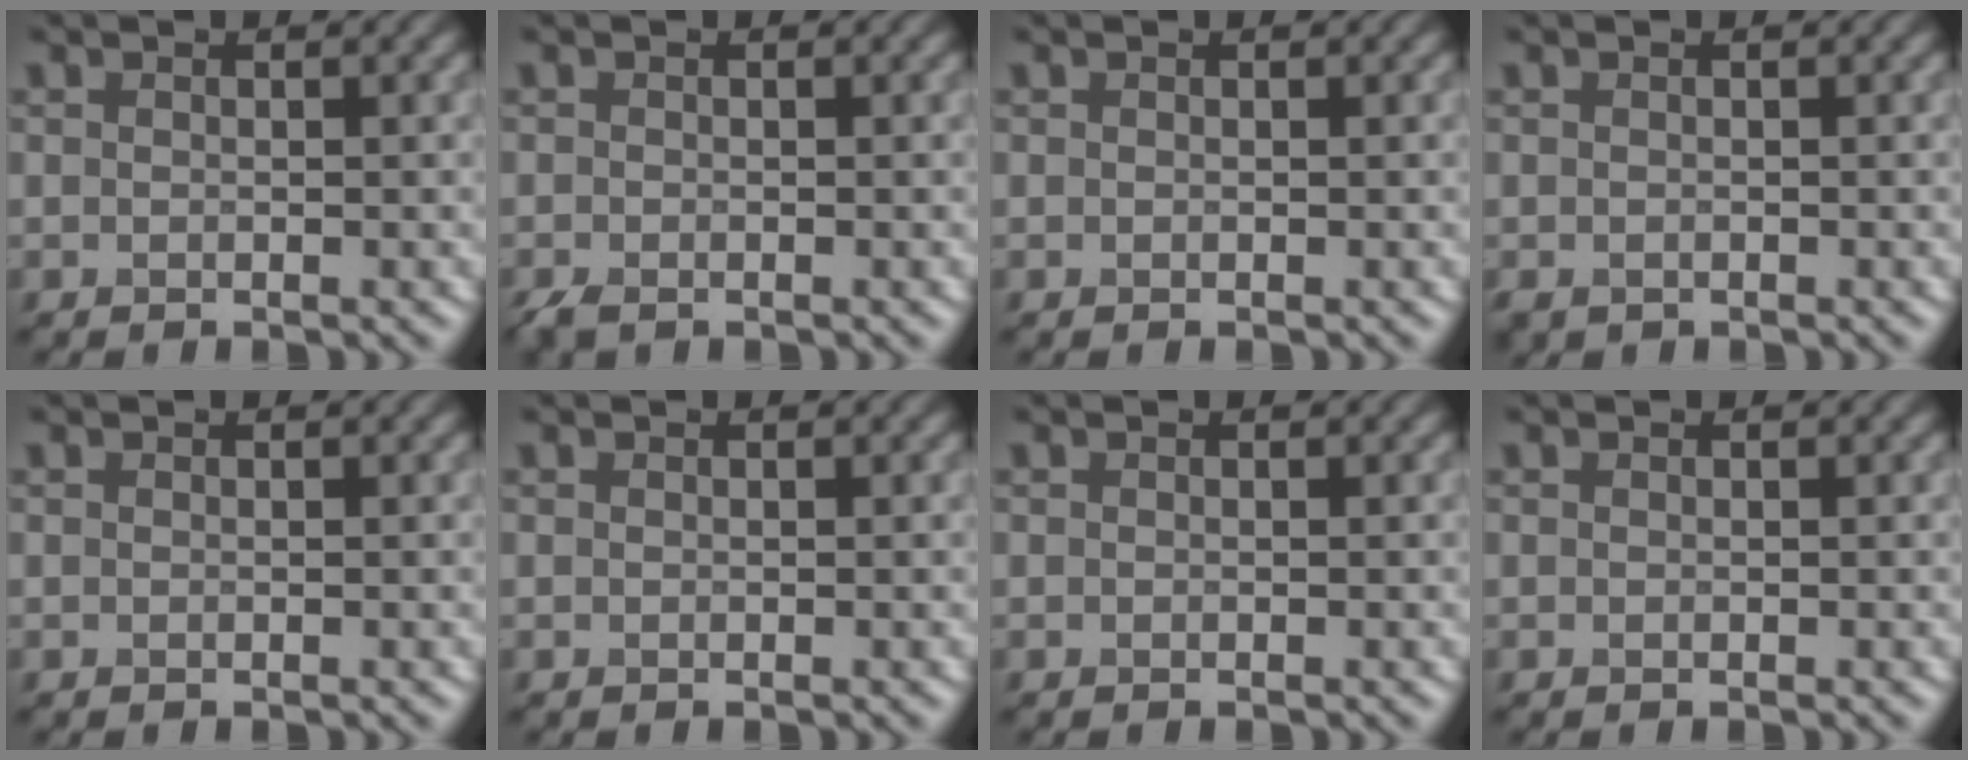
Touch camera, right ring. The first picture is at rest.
{"total": 1.4, "force": [-1.1, 0.5, 0.7], "torque": [-0.017, -0.007, -0.025]}
{"total": 0.0}
{"total": 0.8, "force": [-0.5, 0.5, 0.3], "torque": [-0.005, -0.006, -0.010]}
{"total": 0.0}
{"total": 0.0}
{"total": 0.0}
{"total": 0.0}